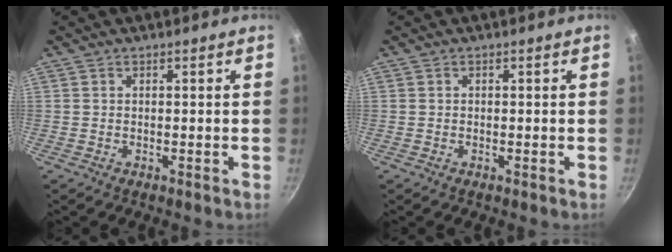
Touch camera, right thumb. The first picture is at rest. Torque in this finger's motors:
{"motor_torque": [-0.15, 0.06, -0.48, 0.28, -0.06]}